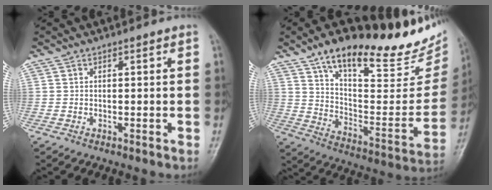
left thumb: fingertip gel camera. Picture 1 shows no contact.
{"total": 28.7, "force": [20.3, 9.9, 17.7], "torque": [-0.220, -0.080, 0.306]}